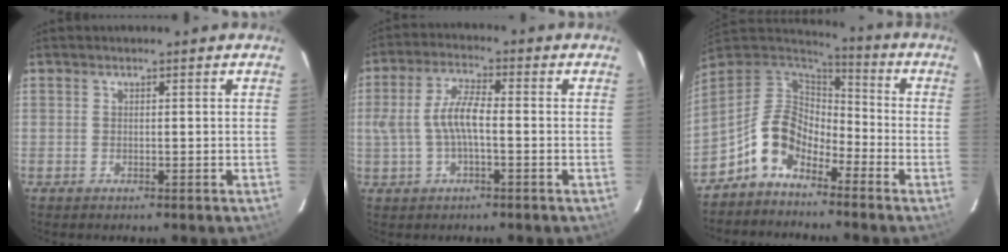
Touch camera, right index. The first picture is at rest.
{"total": 6.8, "force": [-1.0, 2.2, 6.4], "torque": [-0.133, 0.011, -0.014]}
{"total": 10.5, "force": [-6.4, 6.0, 5.7], "torque": [-0.118, 0.027, -0.128]}